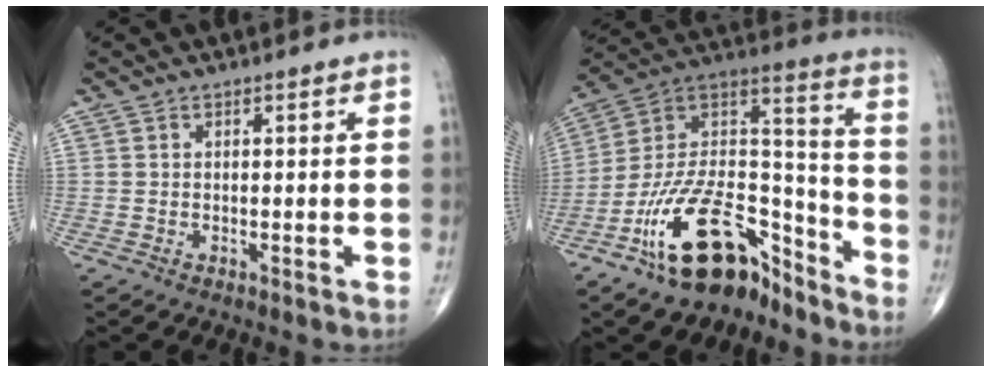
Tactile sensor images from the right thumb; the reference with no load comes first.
{"total": 21.8, "force": [-14.5, 10.3, 12.6], "torque": [-0.194, 0.109, -0.255]}